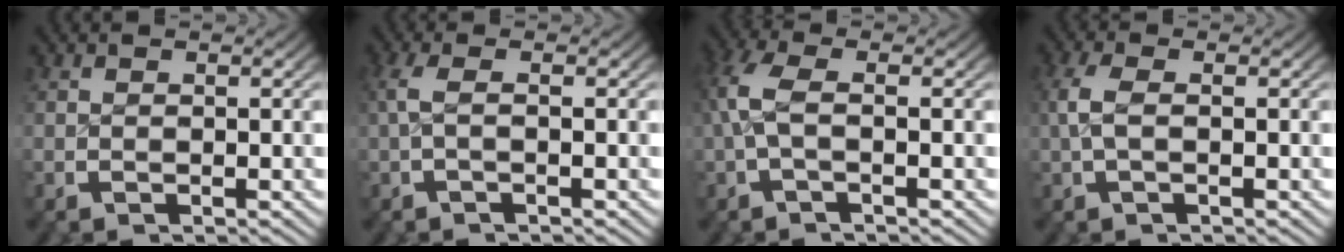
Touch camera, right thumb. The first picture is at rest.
{"total": 1.9, "force": [-0.1, 0.5, 1.9], "torque": [-0.049, 0.004, 0.000]}
{"total": 3.6, "force": [0.0, 1.7, 3.2], "torque": [-0.092, -0.004, 0.005]}
{"total": 2.6, "force": [0.2, 1.2, 2.3], "torque": [-0.065, -0.001, 0.006]}